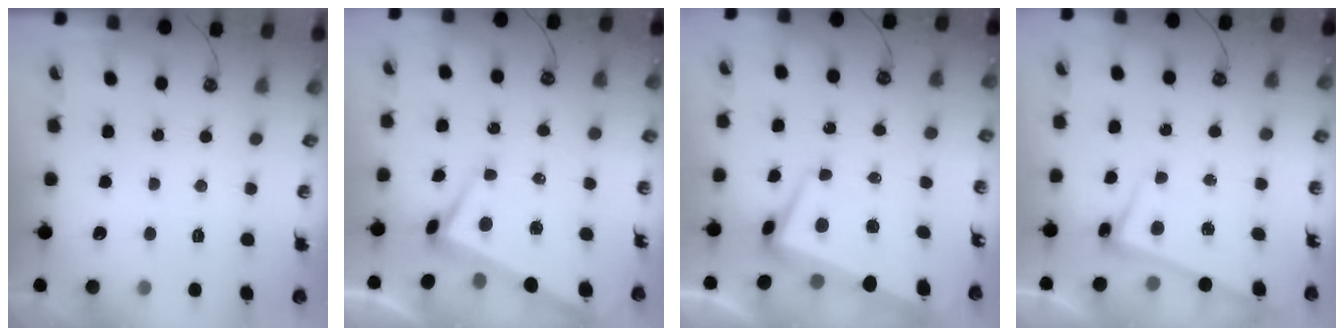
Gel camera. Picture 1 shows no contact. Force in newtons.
{"total": 1.7, "press": 1.4, "slide": 1.0}
{"total": 2.8, "press": 2.3, "slide": 1.6}
{"total": 2.5, "press": 2.4, "slide": 0.7}